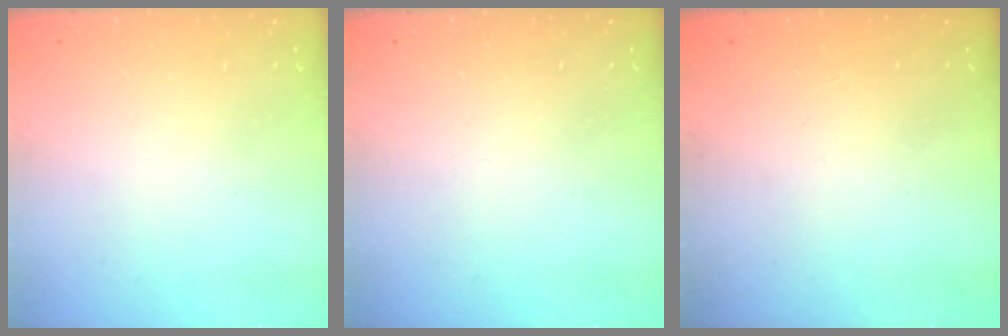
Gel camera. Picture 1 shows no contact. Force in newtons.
{"total": 0.0}
{"total": 0.9, "press": 0.9, "slide": 0.2}